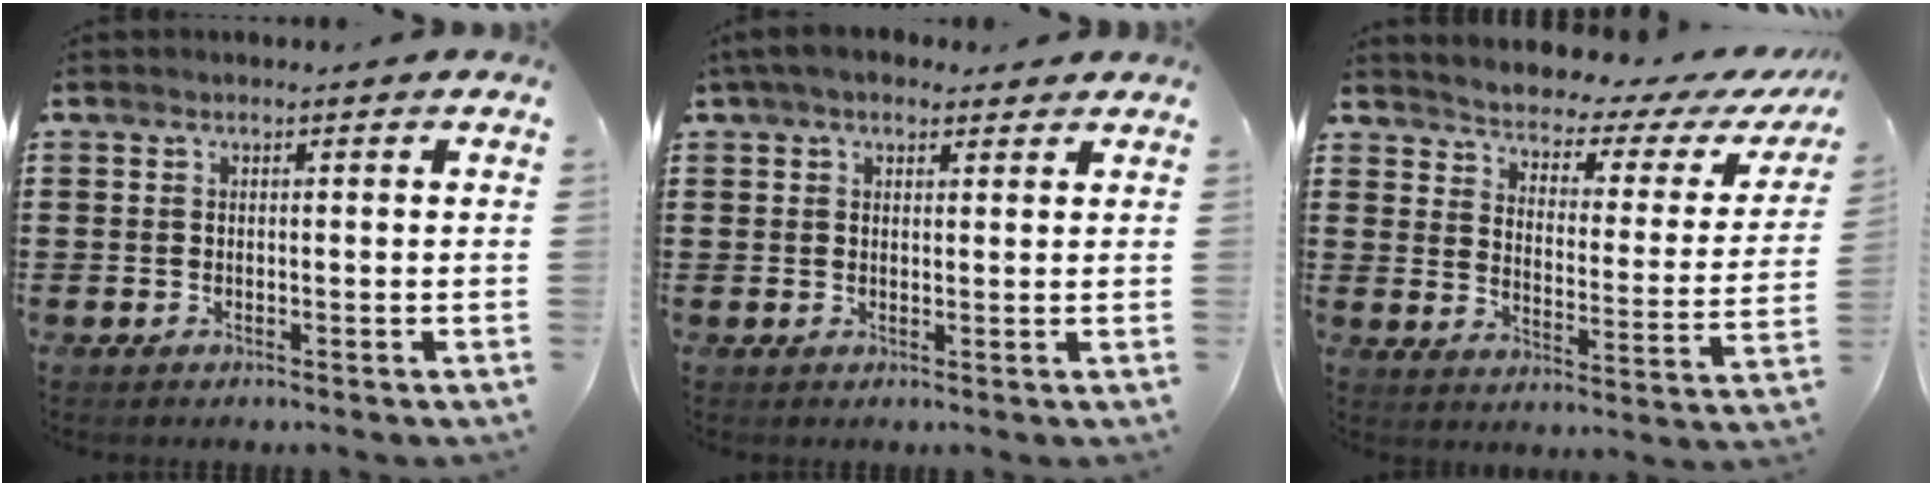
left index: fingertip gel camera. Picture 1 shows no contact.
{"total": 3.8, "force": [2.9, 1.6, 1.8], "torque": [-0.045, 0.003, 0.055]}
{"total": 2.8, "force": [2.5, 0.7, 1.0], "torque": [-0.040, -0.028, 0.033]}